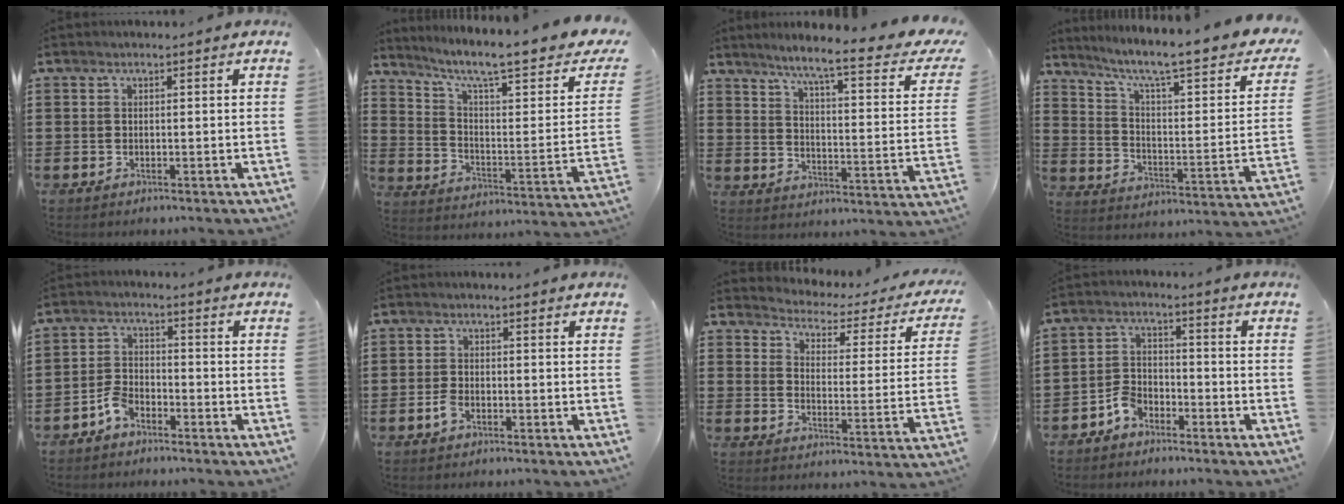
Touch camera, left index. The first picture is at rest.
{"total": 8.8, "force": [6.6, 1.3, 5.7], "torque": [-0.113, -0.050, 0.100]}
{"total": 7.4, "force": [5.3, -0.5, 5.2], "torque": [-0.105, -0.046, 0.074]}
{"total": 7.3, "force": [5.1, 0.8, 5.2], "torque": [-0.113, -0.039, 0.074]}
{"total": 3.7, "force": [-3.0, 1.7, 1.5], "torque": [-0.037, 0.008, -0.059]}
{"total": 2.4, "force": [-1.1, 1.3, 1.7], "torque": [-0.048, -0.003, -0.024]}
{"total": 2.2, "force": [2.2, 0.5, 0.1], "torque": [-0.024, -0.024, 0.027]}
{"total": 4.0, "force": [-3.3, 1.9, 1.2], "torque": [-0.030, 0.010, -0.066]}